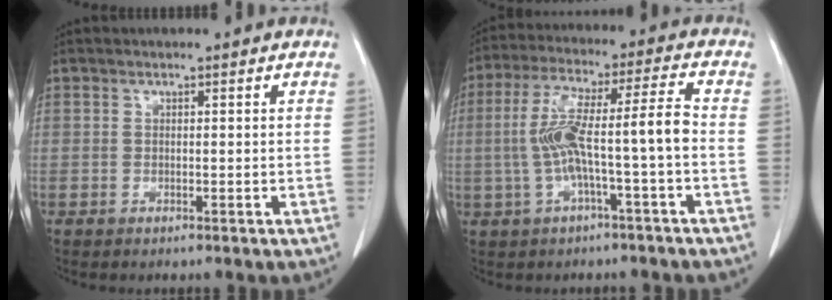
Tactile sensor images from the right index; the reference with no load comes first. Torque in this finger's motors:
{"motor_torque": [1.54, -0.05, 0.76, 0.21]}